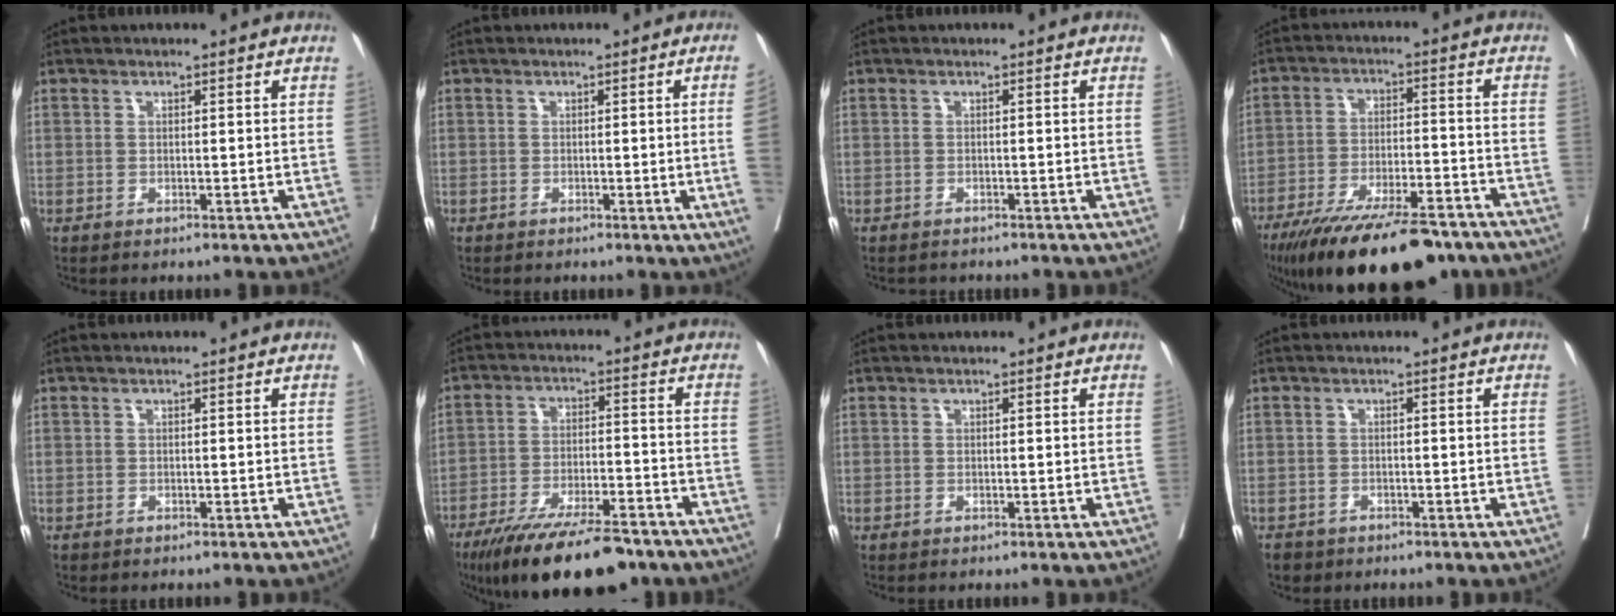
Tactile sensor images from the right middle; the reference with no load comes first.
{"total": 4.3, "force": [-0.5, -1.8, 3.9], "torque": [-0.046, -0.009, -0.004]}
{"total": 2.3, "force": [-2.1, 0.9, 0.3], "torque": [-0.006, -0.001, -0.029]}
{"total": 19.7, "force": [-15.6, 4.5, 11.2], "torque": [-0.160, -0.014, -0.242]}
{"total": 0.0}
{"total": 16.5, "force": [-12.9, 3.9, 9.6], "torque": [-0.138, -0.012, -0.207]}
{"total": 0.0}
{"total": 2.4, "force": [-1.8, 1.6, 0.2], "torque": [-0.007, 0.002, -0.031]}